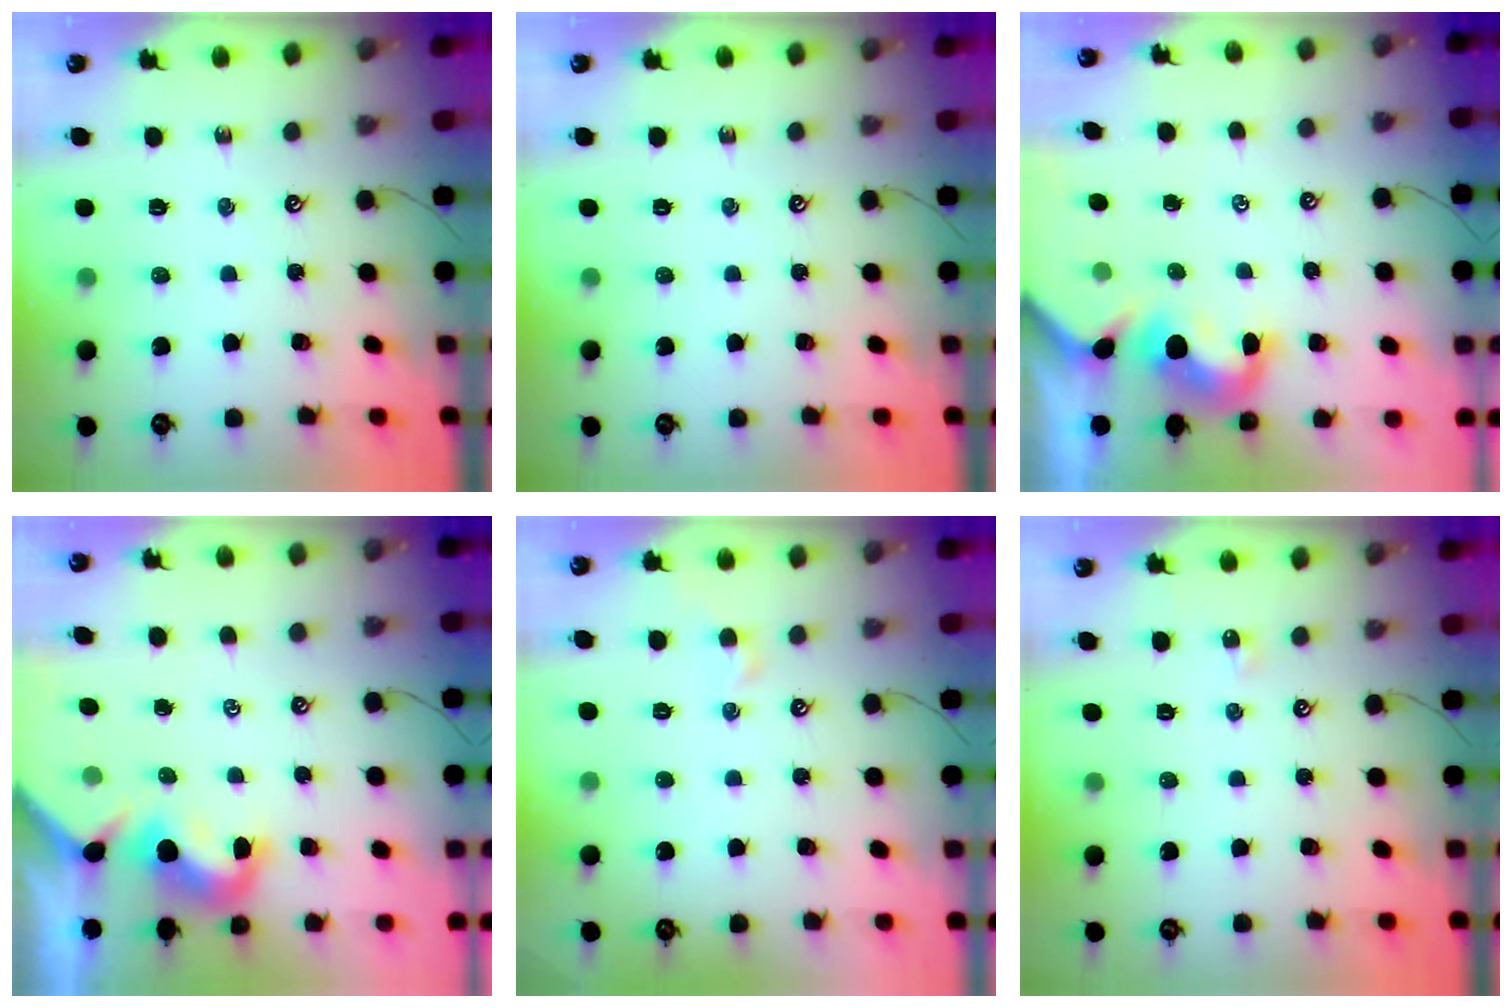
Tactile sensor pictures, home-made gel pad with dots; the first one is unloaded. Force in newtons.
{"total": 0.0}
{"total": 1.4, "press": 1.1, "slide": 0.9}
{"total": 1.7, "press": 1.6, "slide": 0.5}
{"total": 0.6, "press": 0.3, "slide": 0.5}
{"total": 2.9, "press": 2.9, "slide": 0.4}